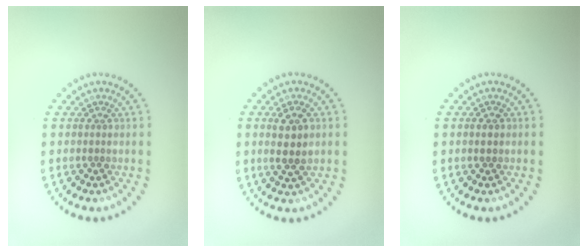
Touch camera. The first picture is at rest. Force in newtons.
{"total": 2.8, "press": 2.7, "slide": 0.8}
{"total": 1.3, "press": 1.3, "slide": 0.3}